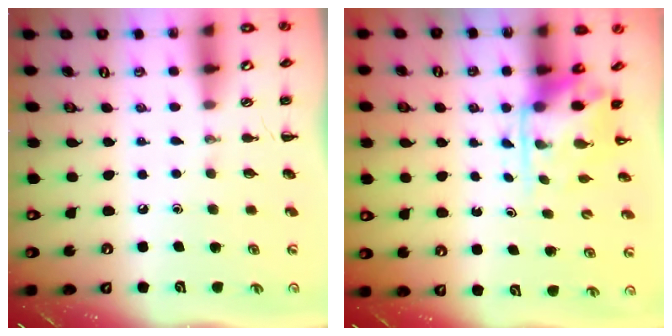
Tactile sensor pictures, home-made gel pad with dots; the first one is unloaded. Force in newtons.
{"total": 3.2, "press": 3.2, "slide": 0.5}